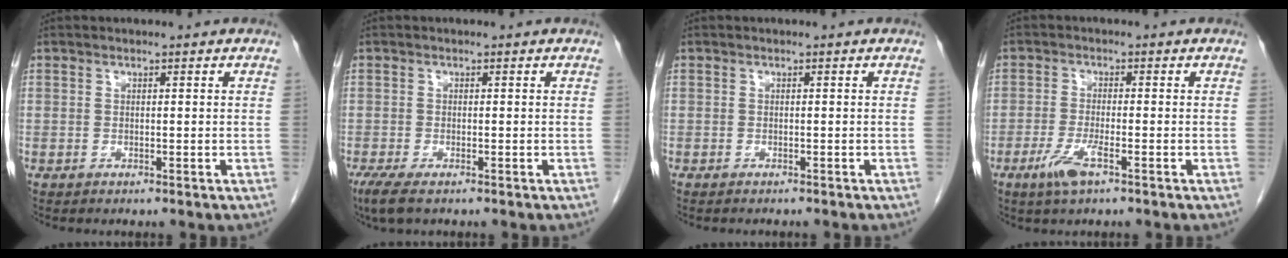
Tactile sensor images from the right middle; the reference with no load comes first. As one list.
[{"total": 3.5, "force": [-2.3, 0.9, 2.5], "torque": [-0.054, -0.012, -0.037]}, {"total": 2.0, "force": [-1.8, 0.4, 0.7], "torque": [-0.014, -0.004, -0.019]}, {"total": 4.2, "force": [-2.3, 0.5, 3.4], "torque": [-0.076, -0.007, -0.046]}]